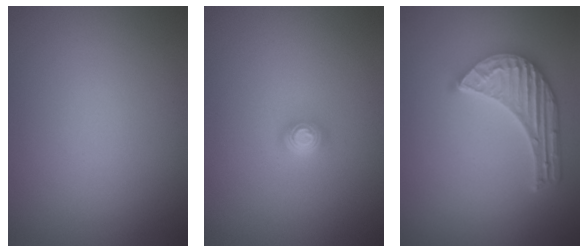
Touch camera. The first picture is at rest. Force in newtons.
{"total": 1.6, "press": 1.2, "slide": 1.1}
{"total": 5.8, "press": 4.4, "slide": 3.7}